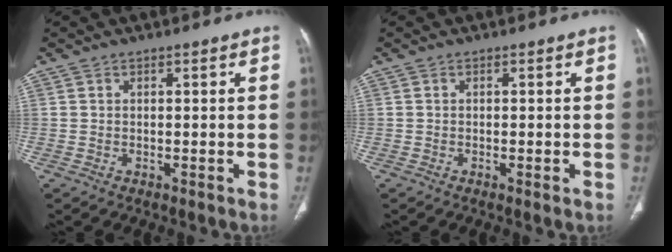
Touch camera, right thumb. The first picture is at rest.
{"total": 1.1, "force": [-0.4, 0.1, 1.0], "torque": [-0.017, -0.003, -0.004]}